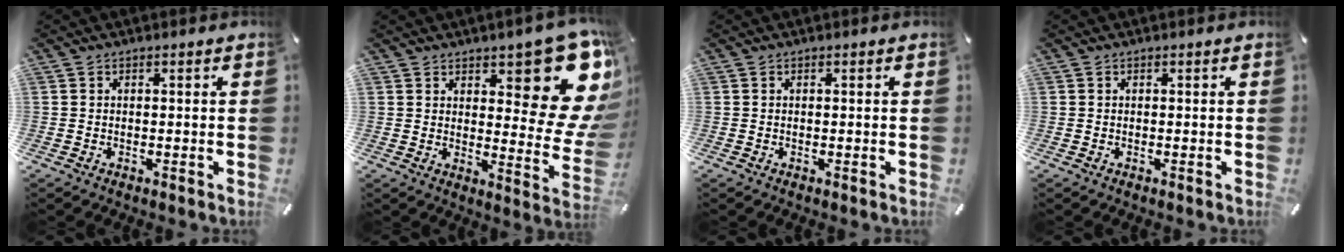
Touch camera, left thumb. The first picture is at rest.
{"total": 18.2, "force": [10.1, 7.3, 13.2], "torque": [-0.145, -0.097, 0.167]}
{"total": 0.0}
{"total": 0.0}